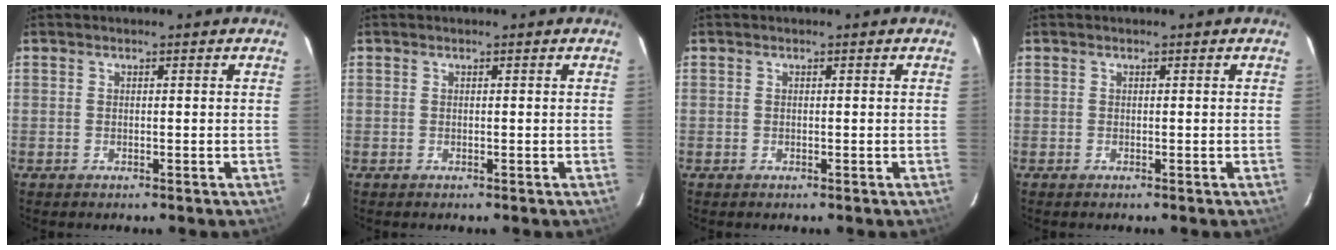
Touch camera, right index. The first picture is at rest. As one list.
[{"total": 0.0}, {"total": 0.0}, {"total": 0.0}]